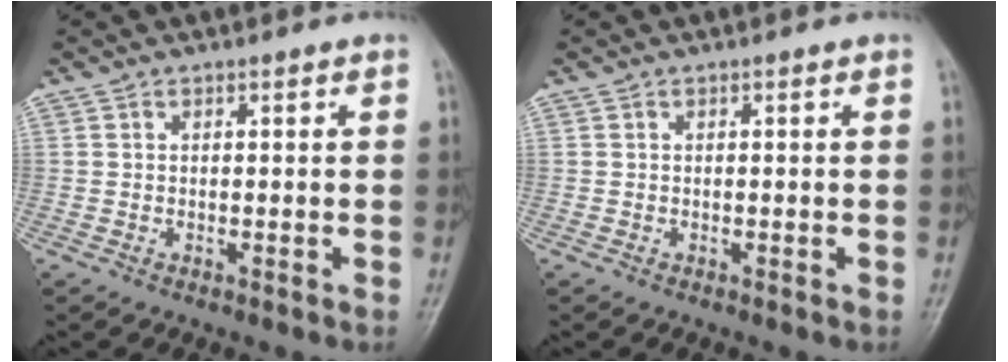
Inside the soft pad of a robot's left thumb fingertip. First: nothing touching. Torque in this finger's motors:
{"motor_torque": [0.00, 0.00, -0.02, -0.02, 0.00]}